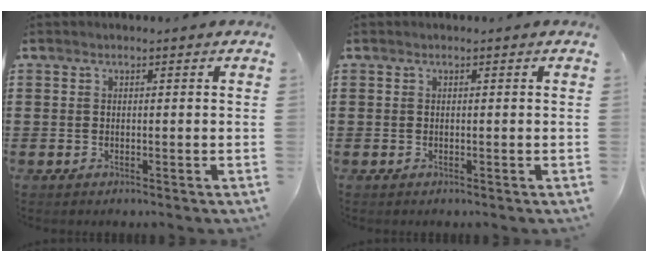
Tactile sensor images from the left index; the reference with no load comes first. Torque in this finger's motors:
{"motor_torque": [-0.01, 0.01, 0.00, 0.01]}